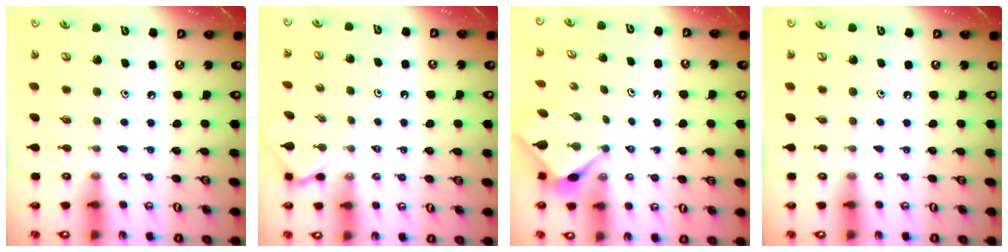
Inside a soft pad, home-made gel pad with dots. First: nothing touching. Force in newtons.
{"total": 2.4, "press": 2.4, "slide": 0.4}
{"total": 3.1, "press": 3.1, "slide": 0.3}
{"total": 0.0}